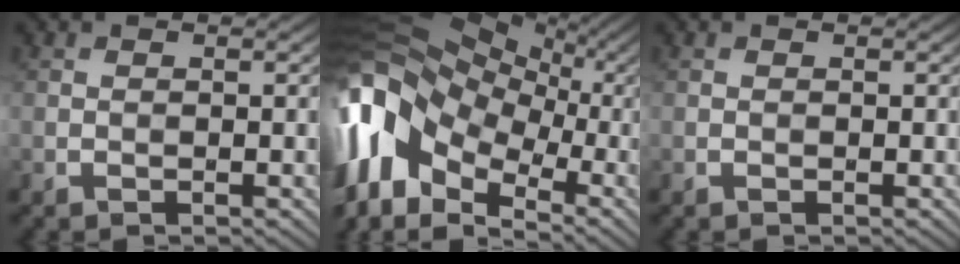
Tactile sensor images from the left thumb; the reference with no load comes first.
{"total": 16.4, "force": [-3.0, 11.7, 11.0], "torque": [-0.258, -0.002, -0.058]}
{"total": 0.0}